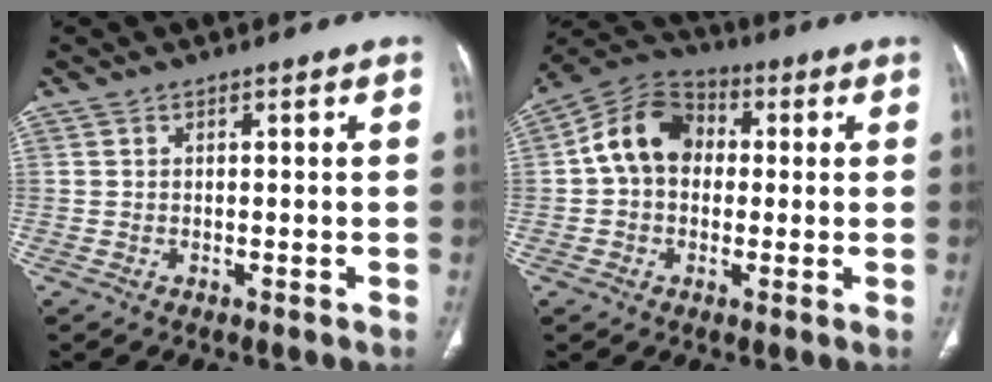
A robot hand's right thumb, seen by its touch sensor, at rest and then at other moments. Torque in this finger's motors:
{"motor_torque": [0.58, 2.55, 1.11, -0.60, 0.11]}